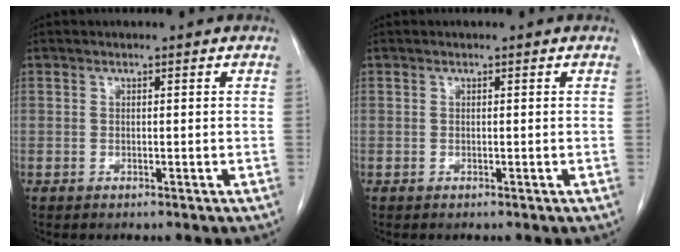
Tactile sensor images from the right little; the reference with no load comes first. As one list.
[{"total": 0.0}]